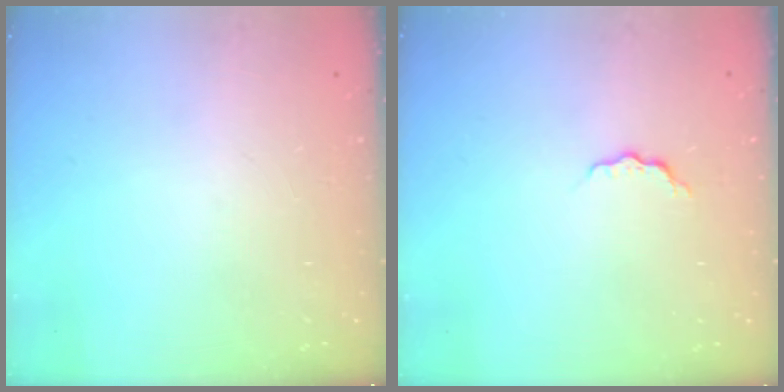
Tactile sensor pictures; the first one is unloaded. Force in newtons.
{"total": 3.7, "press": 3.7, "slide": 0.4}